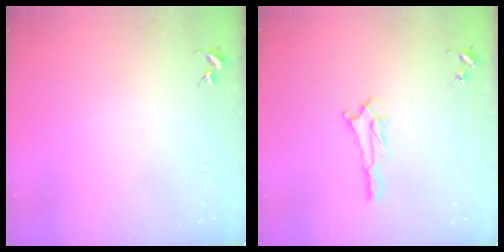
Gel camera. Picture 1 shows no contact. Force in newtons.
{"total": 1.7, "press": 1.7, "slide": 0.2}